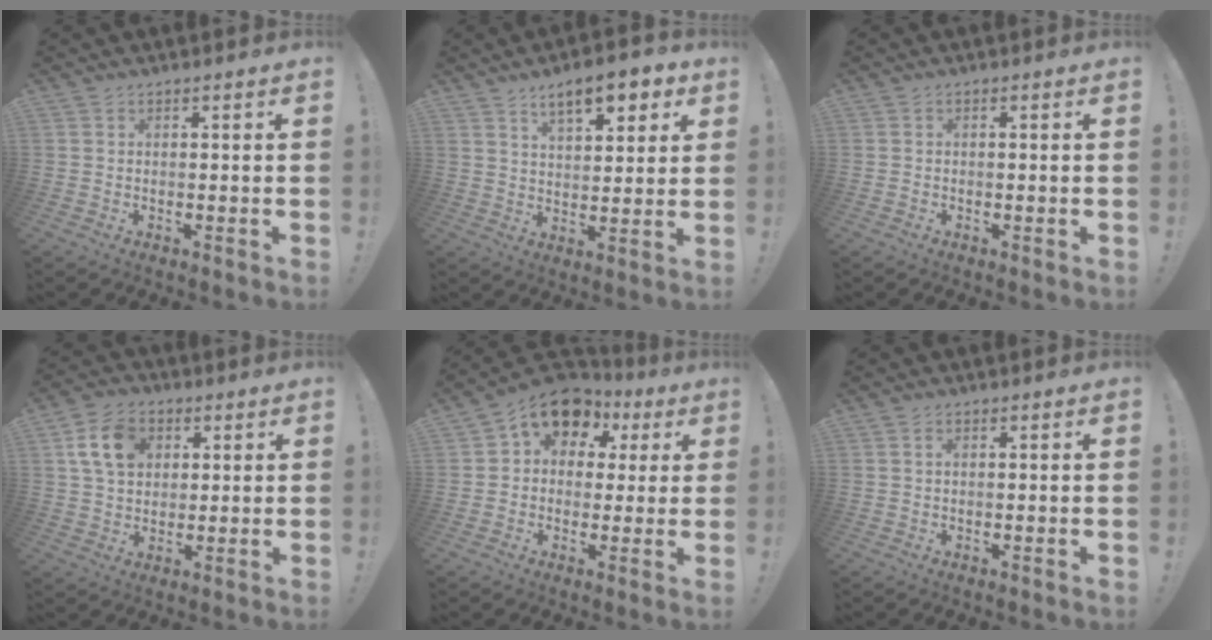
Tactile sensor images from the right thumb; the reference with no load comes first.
{"total": 10.5, "force": [6.2, 4.0, 7.5], "torque": [-0.112, -0.025, 0.105]}
{"total": 0.6, "force": [-0.3, 0.4, 0.2], "torque": [-0.004, 0.003, -0.005]}
{"total": 11.6, "force": [4.0, 8.6, 6.6], "torque": [-0.119, 0.007, 0.080]}
{"total": 11.8, "force": [6.1, 8.3, 5.7], "torque": [-0.079, -0.038, 0.113]}
{"total": 0.7, "force": [0.2, 0.3, 0.6], "torque": [-0.014, 0.003, 0.003]}